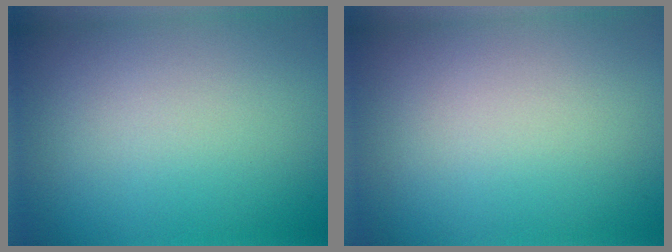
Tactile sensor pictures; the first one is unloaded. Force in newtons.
{"total": 0.0}